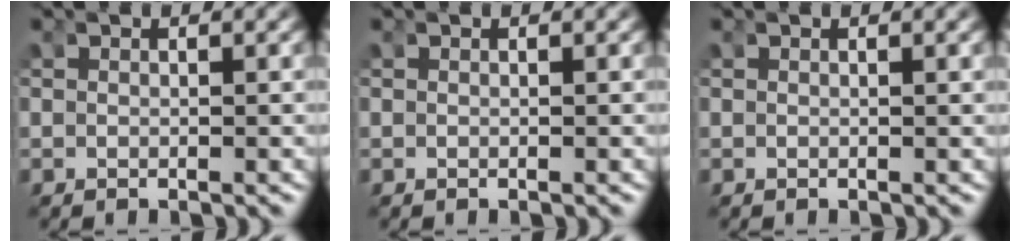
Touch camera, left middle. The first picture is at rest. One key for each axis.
{"total": 0.0}
{"total": 0.0}